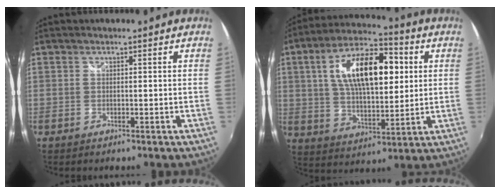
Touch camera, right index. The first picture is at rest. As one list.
[{"total": 18.5, "force": [4.4, 8.6, 15.8], "torque": [-0.281, 0.030, 0.074]}]